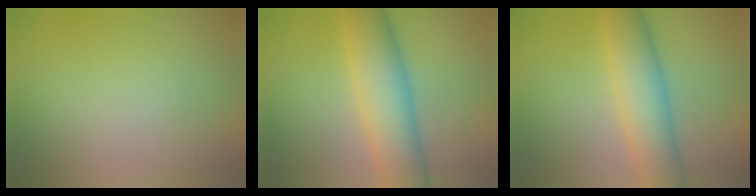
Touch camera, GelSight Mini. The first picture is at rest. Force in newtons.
{"total": 9.1, "press": 9.1, "slide": 0.2}
{"total": 7.8, "press": 7.8, "slide": 0.3}